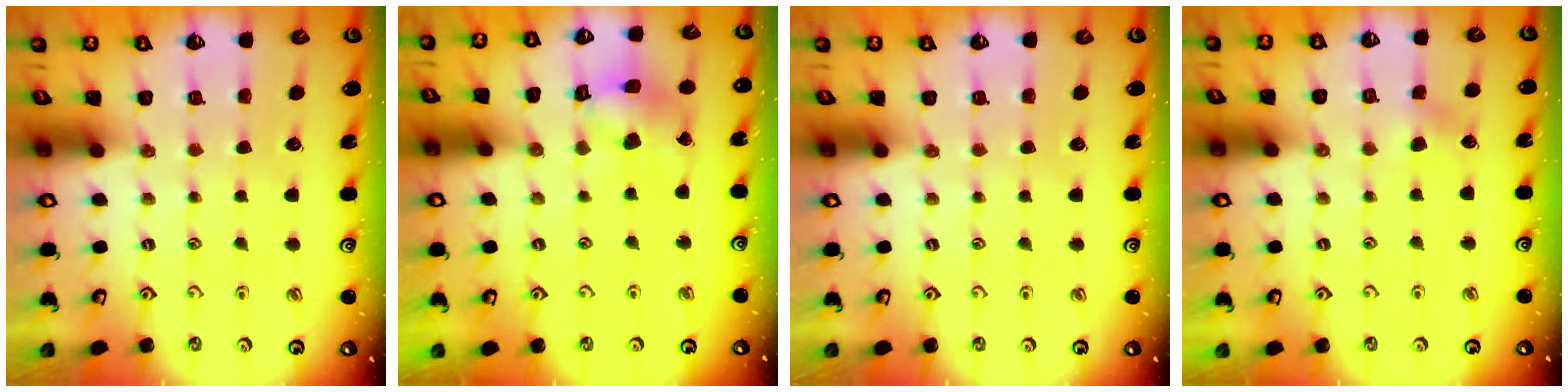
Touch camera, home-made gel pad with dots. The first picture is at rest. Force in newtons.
{"total": 10.5, "press": 10.4, "slide": 1.3}
{"total": 0.0}
{"total": 2.8, "press": 2.8, "slide": 0.6}